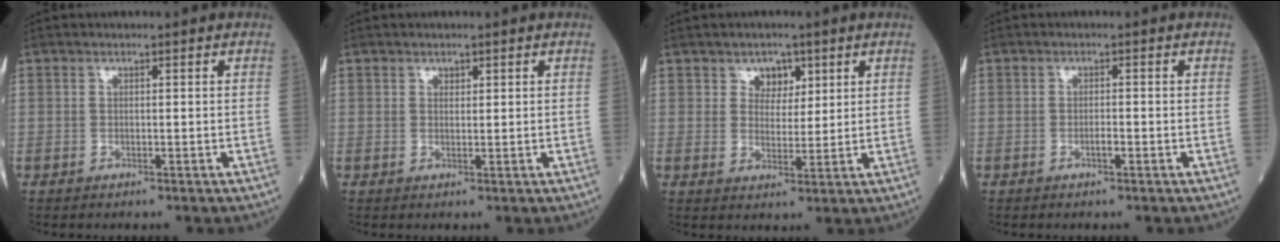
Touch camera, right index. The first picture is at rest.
{"total": 0.8, "force": [0.6, 0.5, 0.3], "torque": [-0.002, -0.005, 0.007]}
{"total": 3.7, "force": [2.1, 2.7, 1.5], "torque": [-0.016, 0.003, 0.034]}
{"total": 1.2, "force": [-0.5, 0.2, 1.1], "torque": [-0.022, 0.000, -0.009]}